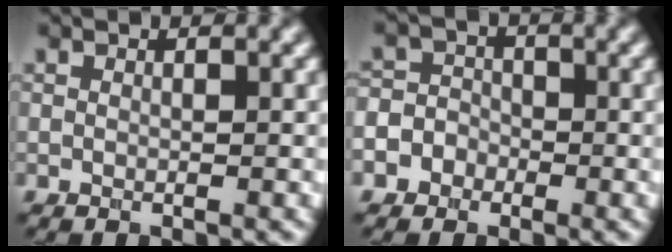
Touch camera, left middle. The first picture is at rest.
{"total": 4.7, "force": [-2.3, 4.0, 0.9], "torque": [0.011, 0.002, -0.060]}